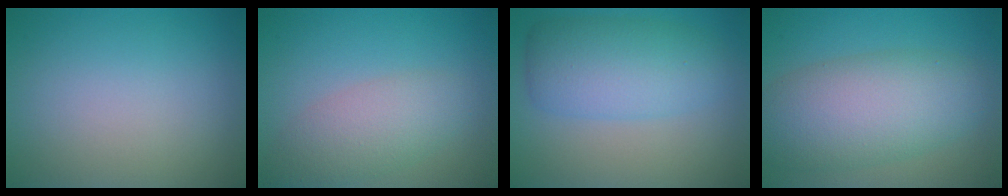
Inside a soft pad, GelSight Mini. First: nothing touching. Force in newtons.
{"total": 4.0, "press": 3.9, "slide": 0.2}
{"total": 5.8, "press": 5.8, "slide": 0.1}
{"total": 8.1, "press": 8.1, "slide": 0.2}